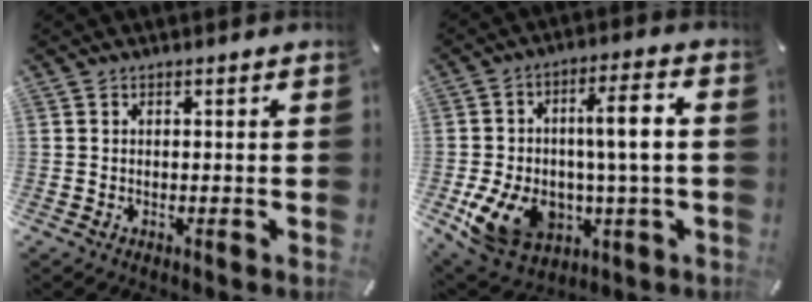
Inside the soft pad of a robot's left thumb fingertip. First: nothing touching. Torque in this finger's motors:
{"motor_torque": [-0.33, 1.45, 1.00, 0.95, 0.52]}